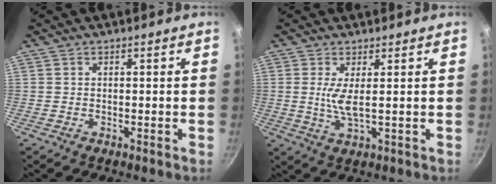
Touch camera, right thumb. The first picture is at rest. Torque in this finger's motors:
{"motor_torque": [-0.28, -0.13, 0.36, 0.62, 0.20]}